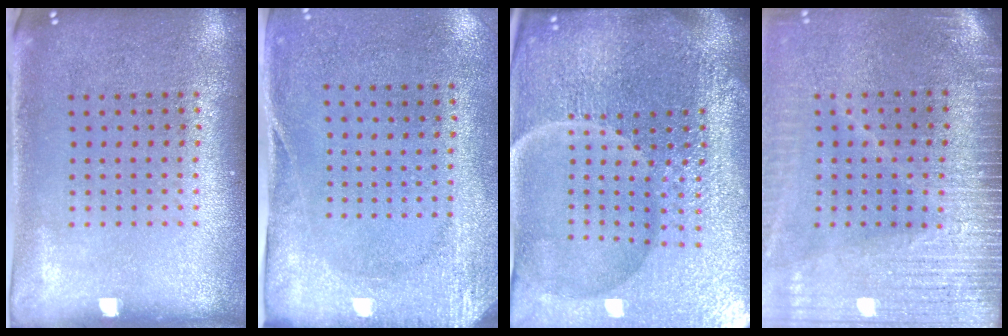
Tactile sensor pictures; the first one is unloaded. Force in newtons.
{"total": 2.7, "press": 2.1, "slide": 1.7}
{"total": 7.0, "press": 6.2, "slide": 3.4}
{"total": 3.7, "press": 3.1, "slide": 1.9}